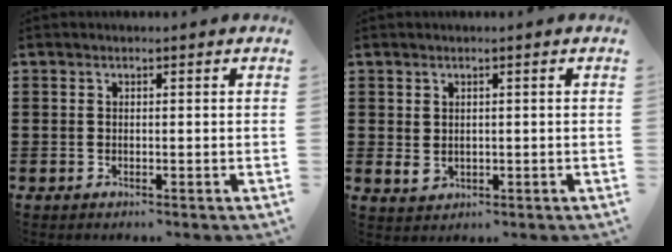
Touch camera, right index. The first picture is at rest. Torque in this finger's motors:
{"motor_torque": [1.36, 0.78, 0.19, 0.04]}